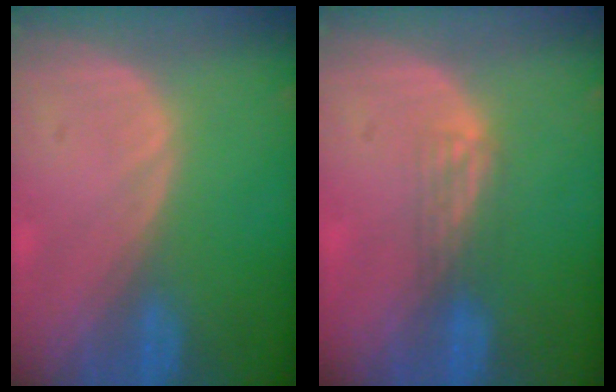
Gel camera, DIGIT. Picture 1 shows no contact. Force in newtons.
{"total": 2.2, "press": 1.8, "slide": 1.2}